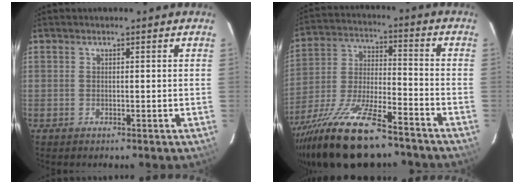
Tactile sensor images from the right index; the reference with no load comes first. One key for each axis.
{"total": 21.0, "fx": -15.5, "fy": 5.8, "fz": 12.9, "tx": -0.260, "ty": -0.039, "tz": -0.267}